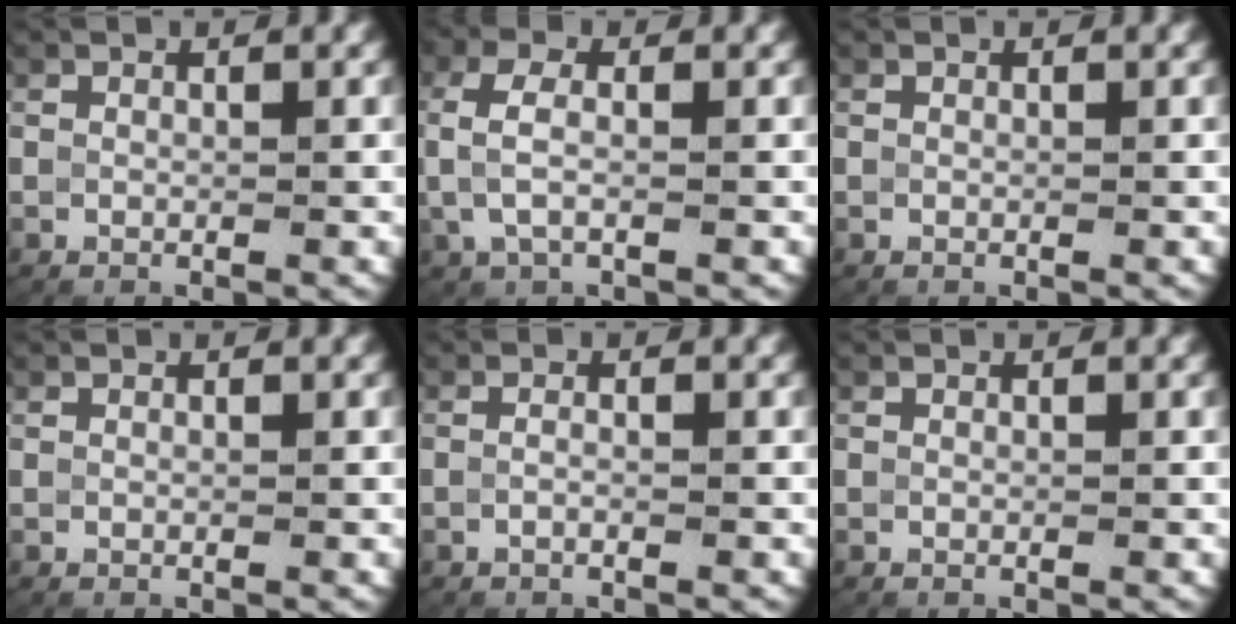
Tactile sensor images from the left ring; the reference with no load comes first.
{"total": 3.8, "force": [0.7, 2.0, 3.1], "torque": [-0.082, 0.002, 0.013]}
{"total": 0.0}
{"total": 0.0}
{"total": 0.9, "force": [-0.6, 0.1, 0.7], "torque": [-0.015, 0.000, -0.011]}
{"total": 0.0}